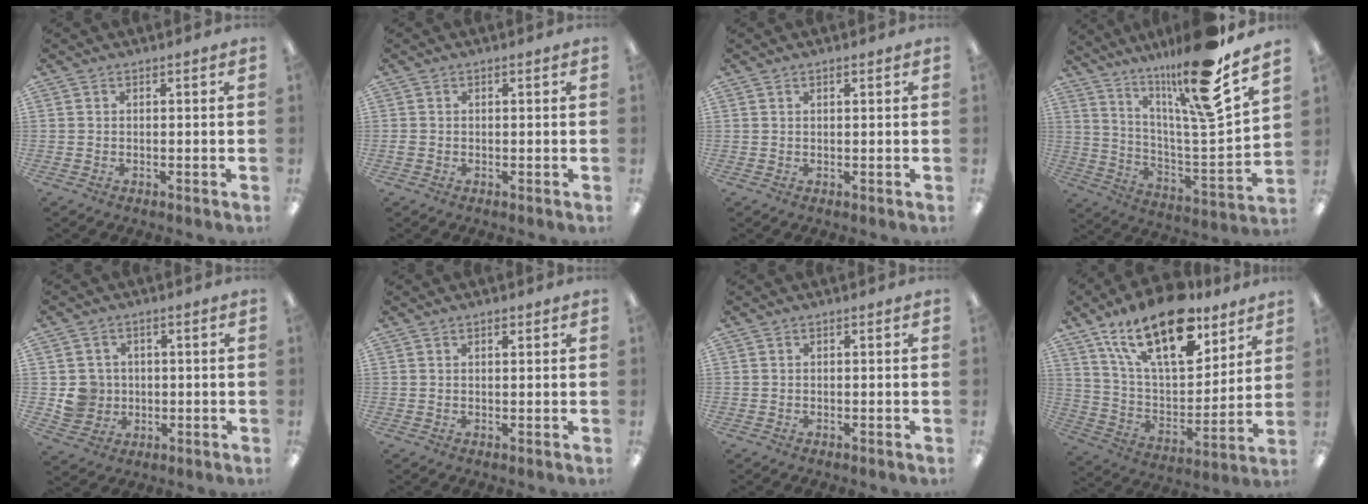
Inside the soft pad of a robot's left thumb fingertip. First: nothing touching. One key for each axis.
{"total": 0.9, "fx": -0.1, "fy": 0.7, "fz": 0.5, "tx": -0.009, "ty": 0.004, "tz": -0.004}
{"total": 0.7, "fx": 0.5, "fy": 0.2, "fz": 0.4, "tx": -0.009, "ty": 0.001, "tz": 0.009}
{"total": 19.7, "fx": 15.2, "fy": 1.0, "fz": 12.5, "tx": -0.218, "ty": -0.104, "tz": 0.234}
{"total": 6.5, "fx": 0.1, "fy": 6.4, "fz": 1.1, "tx": -0.013, "ty": 0.007, "tz": 0.008}
{"total": 1.2, "fx": 0.9, "fy": 0.5, "fz": 0.7, "tx": -0.007, "ty": -0.003, "tz": 0.014}
{"total": 0.0}
{"total": 23.0, "fx": 15.5, "fy": 9.9, "fz": 13.8, "tx": -0.249, "ty": -0.086, "tz": 0.269}